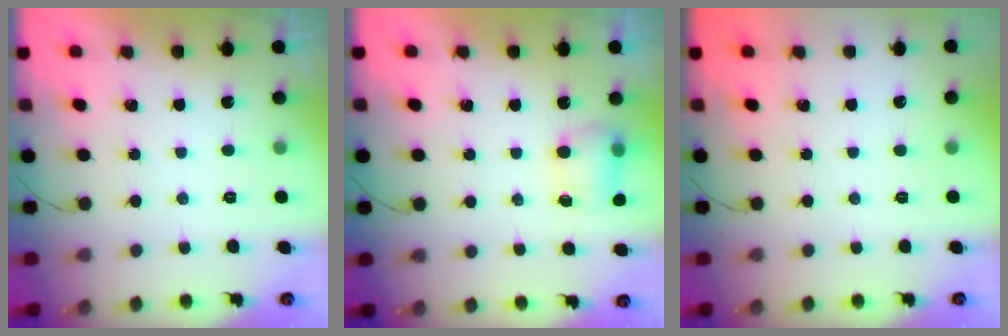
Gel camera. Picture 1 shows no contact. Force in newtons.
{"total": 5.8, "press": 5.6, "slide": 1.5}
{"total": 0.0}